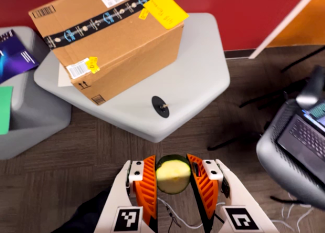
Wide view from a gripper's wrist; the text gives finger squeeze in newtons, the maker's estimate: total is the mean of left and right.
{"total": 12.1, "left": 12.2, "right": 12.0}